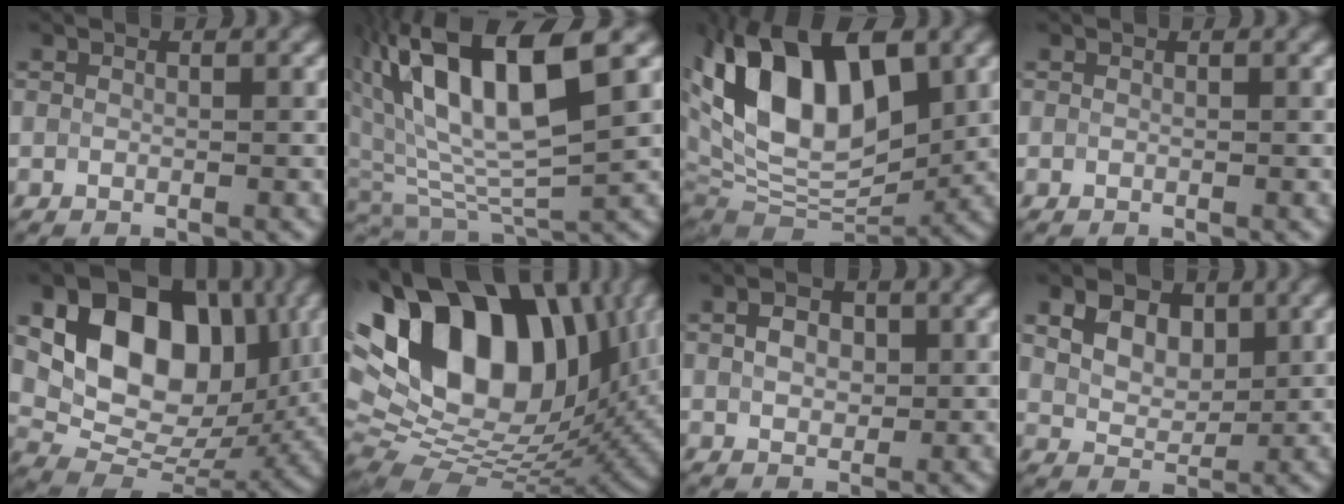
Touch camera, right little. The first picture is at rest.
{"total": 12.2, "force": [4.8, 4.6, 10.2], "torque": [-0.196, 0.019, 0.088]}
{"total": 14.2, "force": [3.3, 8.1, 11.1], "torque": [-0.199, 0.031, 0.054]}
{"total": 0.0}
{"total": 14.5, "force": [4.2, 9.7, 9.9], "torque": [-0.162, 0.019, 0.074]}
{"total": 19.2, "force": [6.8, 11.2, 14.0], "torque": [-0.239, 0.055, 0.106]}
{"total": 2.3, "force": [0.6, 1.6, 1.6], "torque": [-0.036, 0.008, 0.011]}
{"total": 6.6, "force": [3.2, 4.3, 3.7], "torque": [-0.085, 0.021, 0.054]}